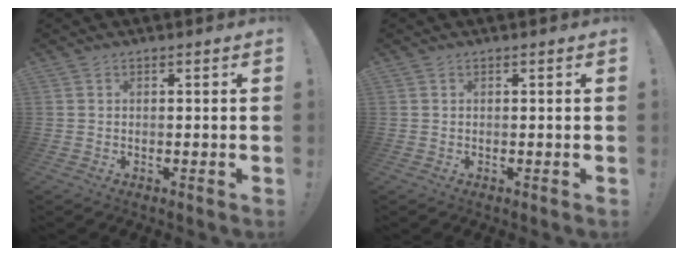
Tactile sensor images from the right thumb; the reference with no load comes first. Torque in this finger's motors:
{"motor_torque": [-0.01, 0.00, 0.07, -0.07, 0.01]}